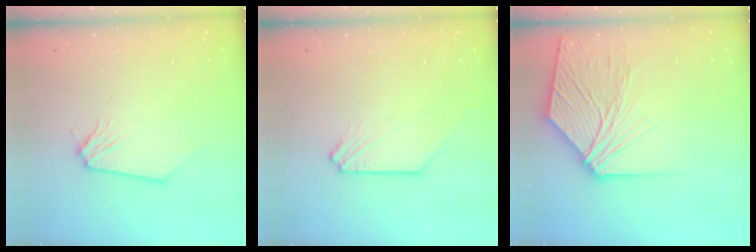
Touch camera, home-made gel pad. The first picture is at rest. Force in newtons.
{"total": 0.9, "press": 0.9, "slide": 0.0}
{"total": 11.7, "press": 11.5, "slide": 2.1}